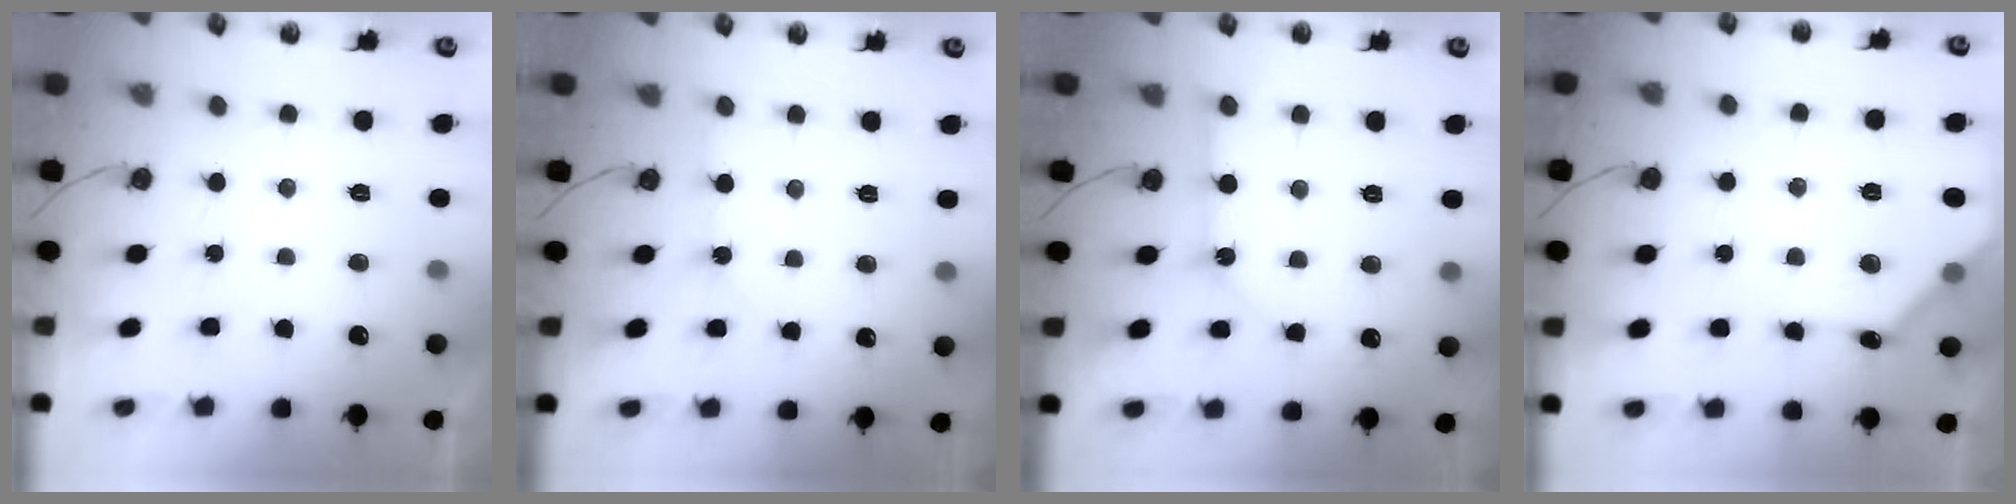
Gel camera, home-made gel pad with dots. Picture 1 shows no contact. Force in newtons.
{"total": 2.3, "press": 2.3, "slide": 0.3}
{"total": 8.8, "press": 8.8, "slide": 0.8}
{"total": 12.8, "press": 12.8, "slide": 0.2}